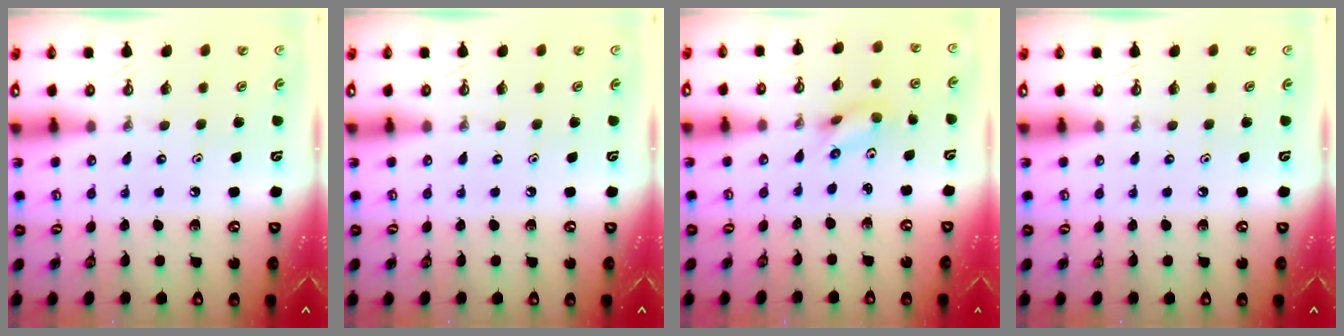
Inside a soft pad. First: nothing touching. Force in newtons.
{"total": 0.0}
{"total": 2.9, "press": 1.1, "slide": 2.7}
{"total": 0.0}